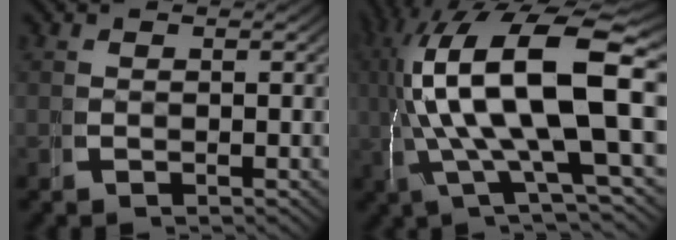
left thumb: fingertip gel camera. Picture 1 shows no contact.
{"total": 17.1, "force": [1.2, 8.2, 14.9], "torque": [-0.269, -0.020, 0.026]}